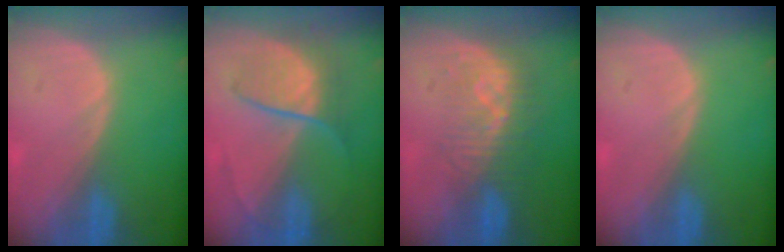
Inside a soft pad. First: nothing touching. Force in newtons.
{"total": 6.4, "press": 6.3, "slide": 0.7}
{"total": 8.2, "press": 7.4, "slide": 3.6}
{"total": 0.0}